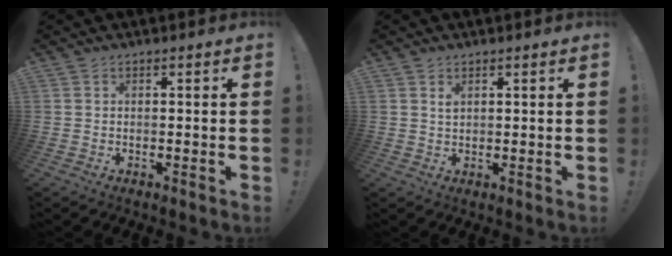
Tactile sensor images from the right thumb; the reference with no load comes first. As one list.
[{"total": 1.4, "force": [0.9, 0.8, 0.7], "torque": [0.001, -0.007, 0.015]}]